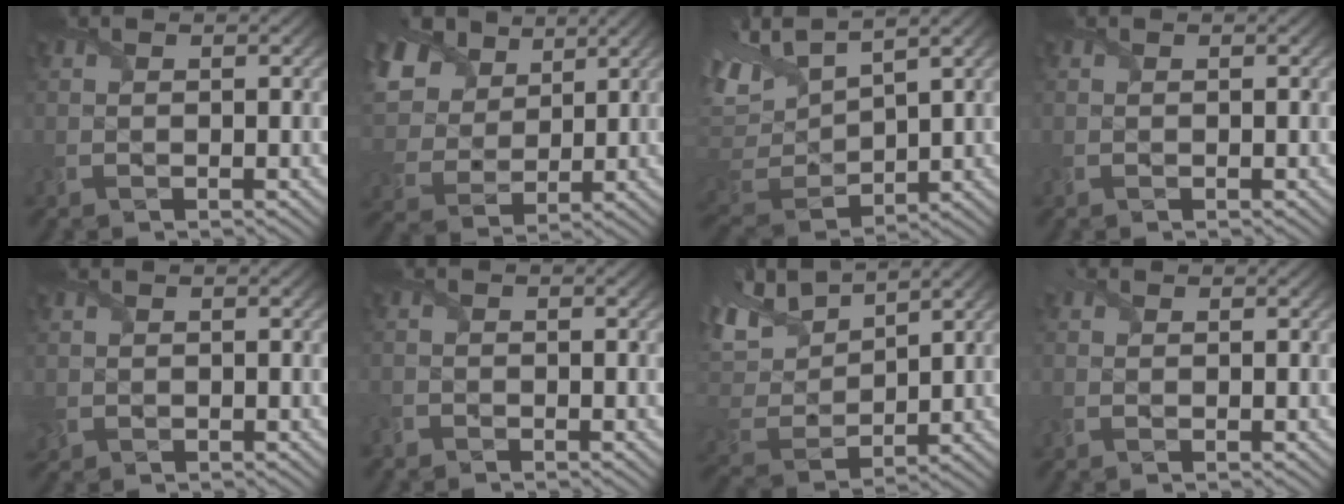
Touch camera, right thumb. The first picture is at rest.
{"total": 12.0, "force": [5.9, 8.0, 6.8], "torque": [-0.192, 0.027, 0.102]}
{"total": 11.5, "force": [7.7, 3.6, 7.7], "torque": [-0.212, 0.018, 0.150]}
{"total": 0.0}
{"total": 1.3, "force": [0.1, 1.2, 0.4], "torque": [-0.019, -0.003, 0.002]}
{"total": 1.0, "force": [-0.9, 0.4, 0.1], "torque": [-0.004, -0.004, -0.022]}
{"total": 11.2, "force": [7.4, 4.6, 7.2], "torque": [-0.195, 0.028, 0.138]}
{"total": 0.6, "force": [0.2, 0.5, 0.1], "torque": [-0.003, -0.001, 0.000]}